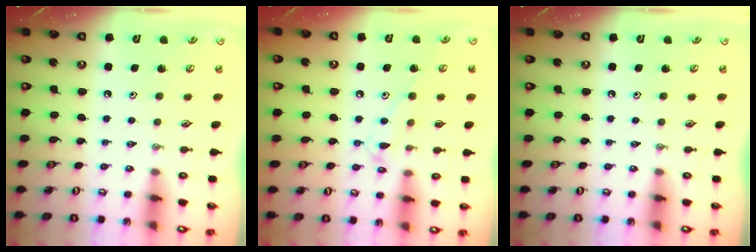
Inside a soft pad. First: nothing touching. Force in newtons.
{"total": 10.4, "press": 10.4, "slide": 0.7}
{"total": 0.0}